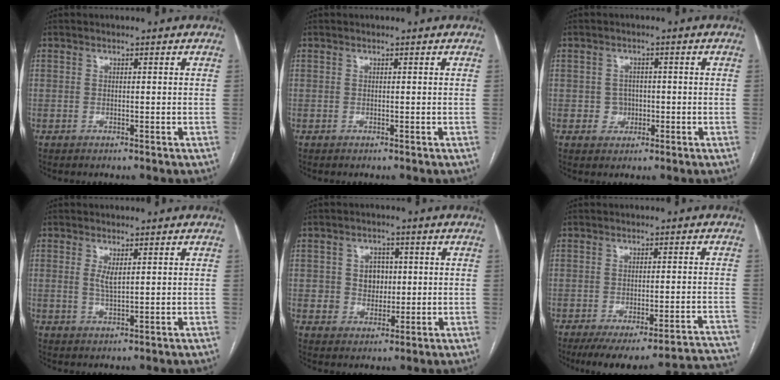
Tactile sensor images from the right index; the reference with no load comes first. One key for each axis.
{"total": 0.0}
{"total": 2.8, "fx": -0.5, "fy": 2.6, "fz": 0.8, "tx": -0.004, "ty": 0.007, "tz": -0.004}
{"total": 2.5, "fx": 0.8, "fy": 0.6, "fz": 2.3, "tx": -0.050, "ty": -0.006, "tz": 0.018}
{"total": 5.2, "fx": 0.7, "fy": 4.6, "fz": 2.4, "tx": -0.037, "ty": 0.010, "tz": 0.018}
{"total": 19.8, "fx": -18.5, "fy": 1.2, "fz": 6.8, "tx": -0.030, "ty": -0.003, "tz": -0.228}